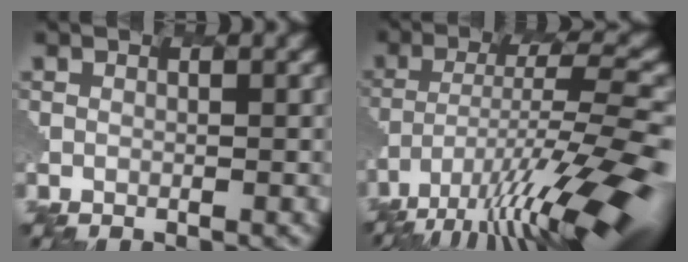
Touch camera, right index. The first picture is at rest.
{"total": 12.3, "force": [-7.1, 2.3, 9.7], "torque": [-0.190, 0.001, -0.120]}